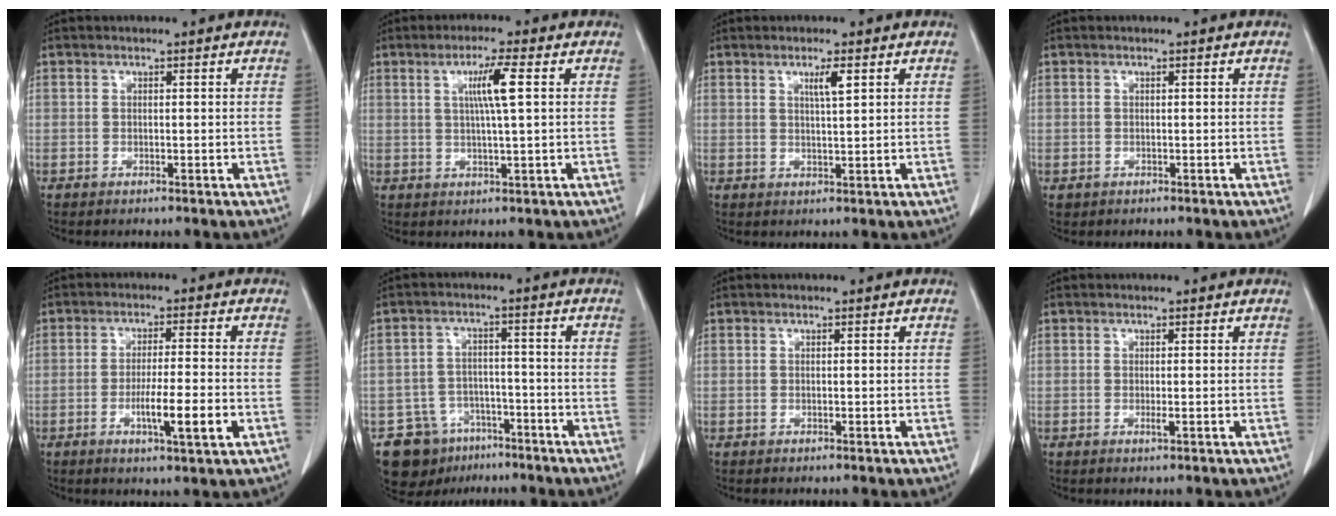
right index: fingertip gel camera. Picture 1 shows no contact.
{"total": 5.3, "force": [1.4, -0.5, 5.1], "torque": [-0.092, 0.000, 0.024]}
{"total": 2.7, "force": [1.3, 0.0, 2.4], "torque": [-0.044, -0.004, 0.023]}
{"total": 0.7, "force": [-0.1, 0.7, 0.0], "torque": [0.002, 0.006, -0.001]}
{"total": 7.5, "force": [-2.4, 0.3, 7.0], "torque": [-0.115, -0.011, -0.040]}
{"total": 9.3, "force": [-6.0, 7.0, 1.4], "torque": [-0.028, 0.027, -0.086]}
{"total": 0.0}
{"total": 0.9, "force": [-0.2, 0.0, 0.9], "torque": [-0.015, -0.003, -0.002]}